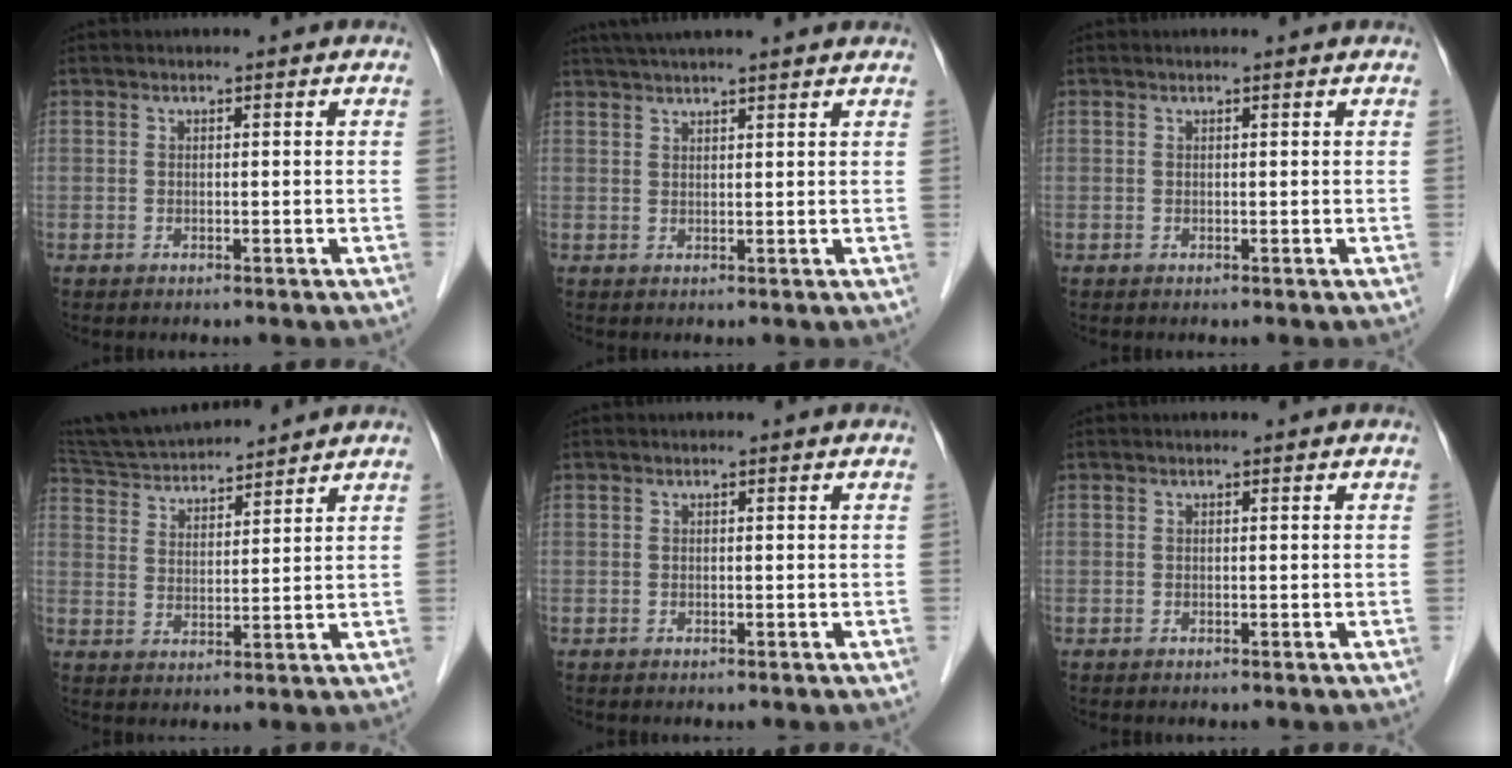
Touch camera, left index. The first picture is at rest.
{"total": 12.0, "force": [10.4, 0.6, 6.0], "torque": [-0.099, 0.044, 0.141]}
{"total": 0.9, "force": [0.8, 0.0, 0.3], "torque": [-0.009, 0.008, 0.011]}
{"total": 13.0, "force": [12.2, 1.3, 4.3], "torque": [-0.089, 0.029, 0.214]}
{"total": 0.0}
{"total": 0.0}